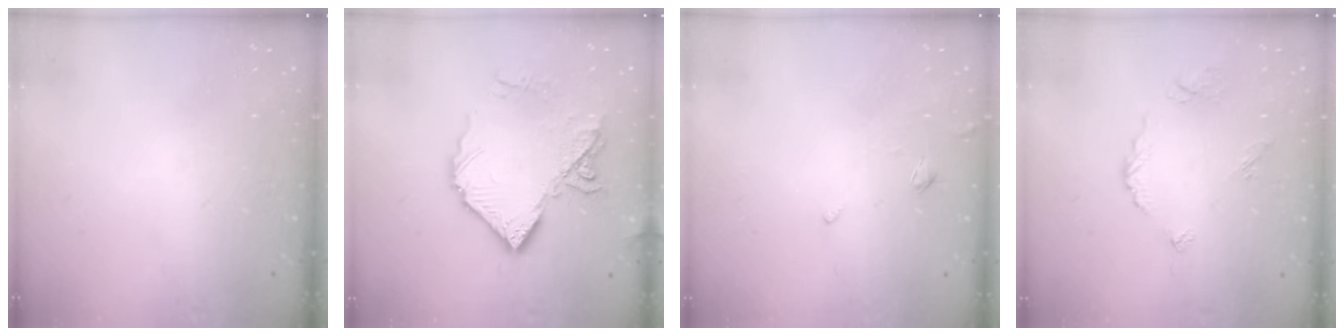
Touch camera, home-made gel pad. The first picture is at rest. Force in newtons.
{"total": 13.7, "press": 13.7, "slide": 0.5}
{"total": 0.8, "press": 0.7, "slide": 0.4}
{"total": 5.2, "press": 5.2, "slide": 0.0}